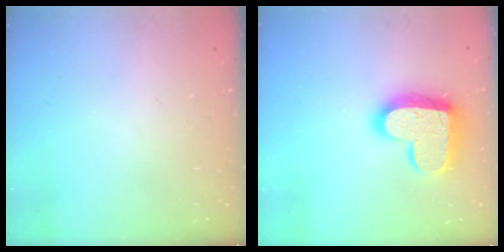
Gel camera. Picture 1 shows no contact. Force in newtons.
{"total": 17.7, "press": 17.7, "slide": 1.2}